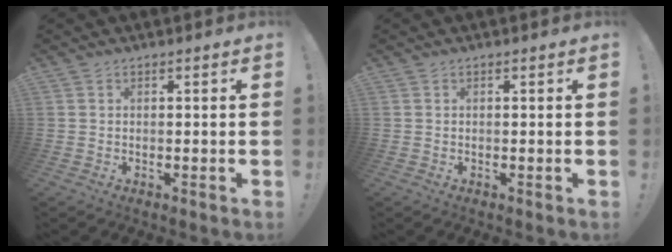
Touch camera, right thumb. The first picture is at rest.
{"total": 0.0}